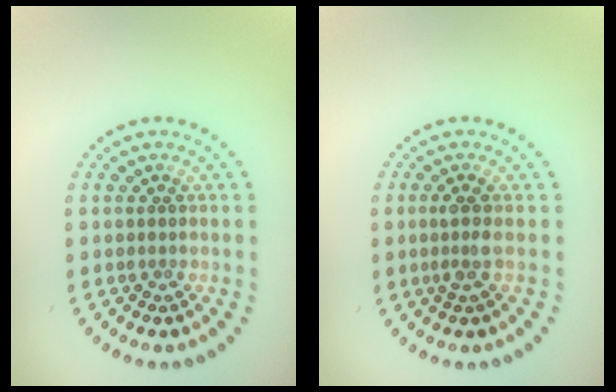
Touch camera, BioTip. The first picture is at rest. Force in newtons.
{"total": 1.5, "press": 1.2, "slide": 0.9}